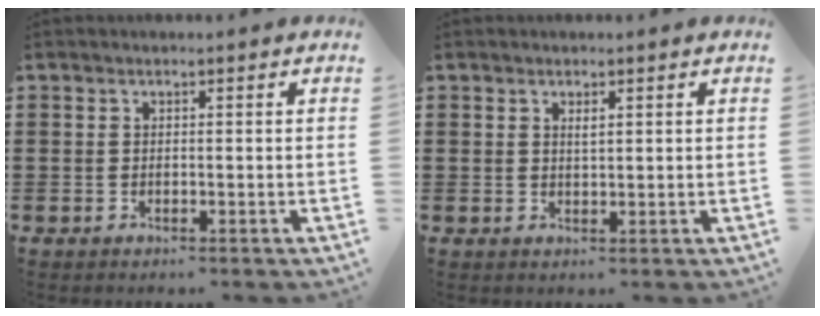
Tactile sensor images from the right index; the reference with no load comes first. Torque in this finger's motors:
{"motor_torque": [-0.10, -0.05, -0.01, 0.00]}